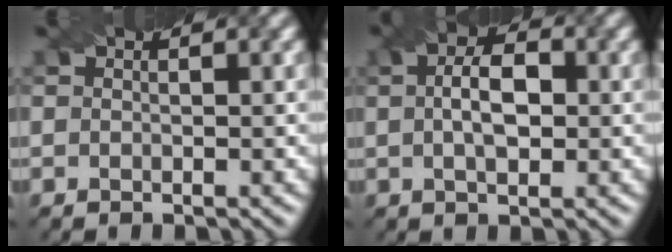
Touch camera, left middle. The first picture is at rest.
{"total": 3.4, "force": [-0.3, 2.0, 2.7], "torque": [-0.041, 0.008, 0.006]}